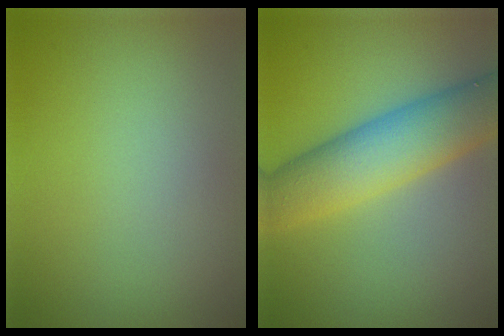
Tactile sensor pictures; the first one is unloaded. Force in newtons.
{"total": 7.5, "press": 7.5, "slide": 0.4}